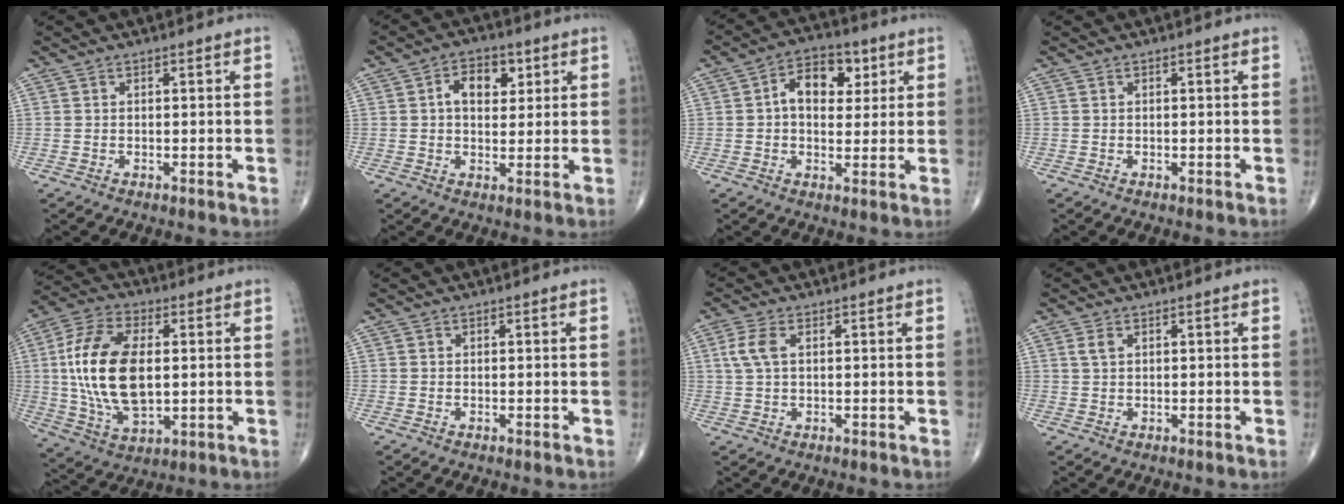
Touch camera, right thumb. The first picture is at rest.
{"total": 7.0, "force": [2.1, 4.6, 4.9], "torque": [-0.048, 0.000, 0.028]}
{"total": 9.6, "force": [2.4, 6.4, 6.7], "torque": [-0.072, 0.007, 0.032]}
{"total": 0.0}
{"total": 18.7, "force": [1.4, 10.0, 15.8], "torque": [-0.312, -0.002, 0.029]}
{"total": 0.0}
{"total": 4.2, "force": [1.1, 2.2, 3.5], "torque": [-0.091, 0.010, 0.020]}
{"total": 1.6, "force": [0.7, 0.9, 1.2], "torque": [-0.026, 0.005, 0.017]}